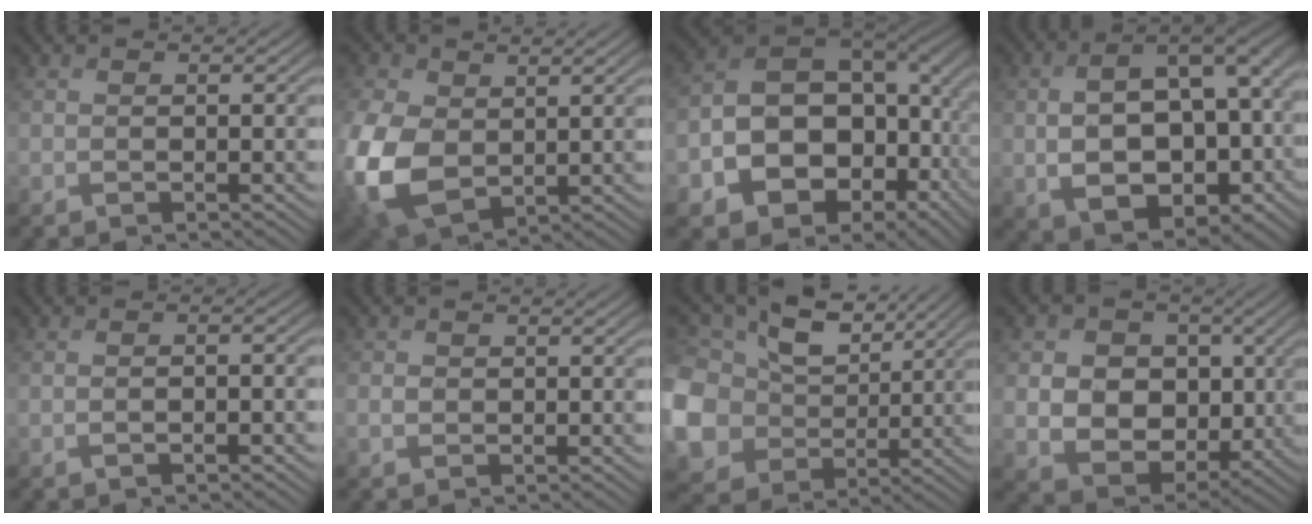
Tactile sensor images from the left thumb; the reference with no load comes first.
{"total": 11.8, "force": [-0.2, 8.2, 8.5], "torque": [-0.260, -0.016, -0.001]}
{"total": 17.8, "force": [-2.8, 13.0, 11.8], "torque": [-0.220, -0.044, -0.017]}
{"total": 14.1, "force": [-1.3, 8.9, 10.9], "torque": [-0.198, -0.017, -0.010]}
{"total": 2.2, "force": [-0.8, 0.4, 2.0], "torque": [-0.036, 0.003, -0.016]}
{"total": 1.1, "force": [0.0, 1.0, 0.5], "torque": [-0.013, -0.002, -0.002]}
{"total": 15.2, "force": [3.4, 12.0, 8.7], "torque": [-0.254, -0.002, 0.070]}
{"total": 10.2, "force": [0.6, 8.4, 5.8], "torque": [-0.140, -0.016, 0.010]}